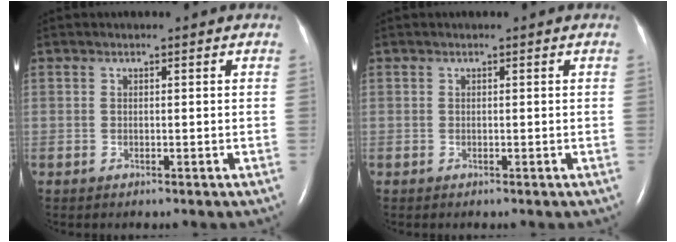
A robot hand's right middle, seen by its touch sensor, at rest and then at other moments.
{"total": 0.0}